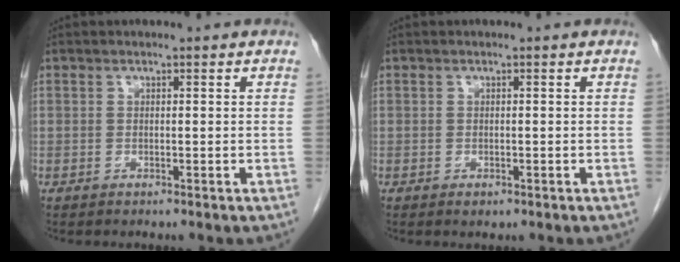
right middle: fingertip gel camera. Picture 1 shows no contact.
{"total": 0.8, "force": [-0.4, 0.4, 0.5], "torque": [-0.007, 0.000, -0.002]}